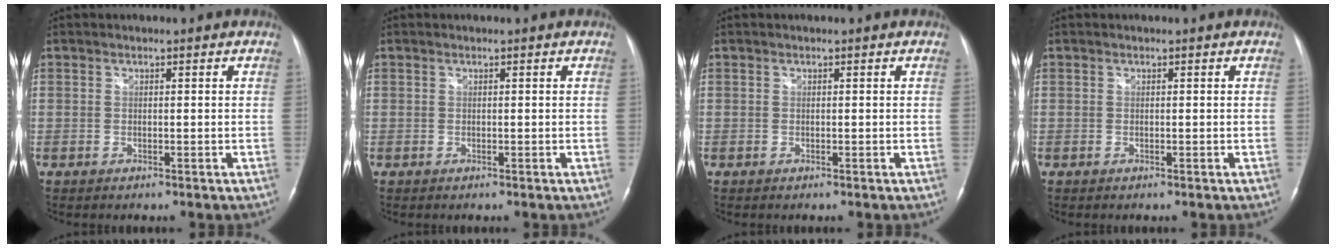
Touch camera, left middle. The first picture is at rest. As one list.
[{"total": 0.0}, {"total": 0.0}, {"total": 0.0}]